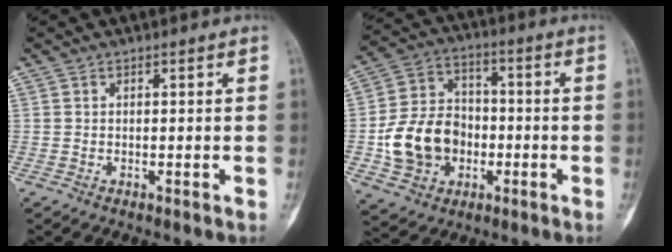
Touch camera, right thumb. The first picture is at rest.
{"total": 14.8, "force": [-2.9, 11.7, 8.5], "torque": [-0.130, 0.029, -0.048]}